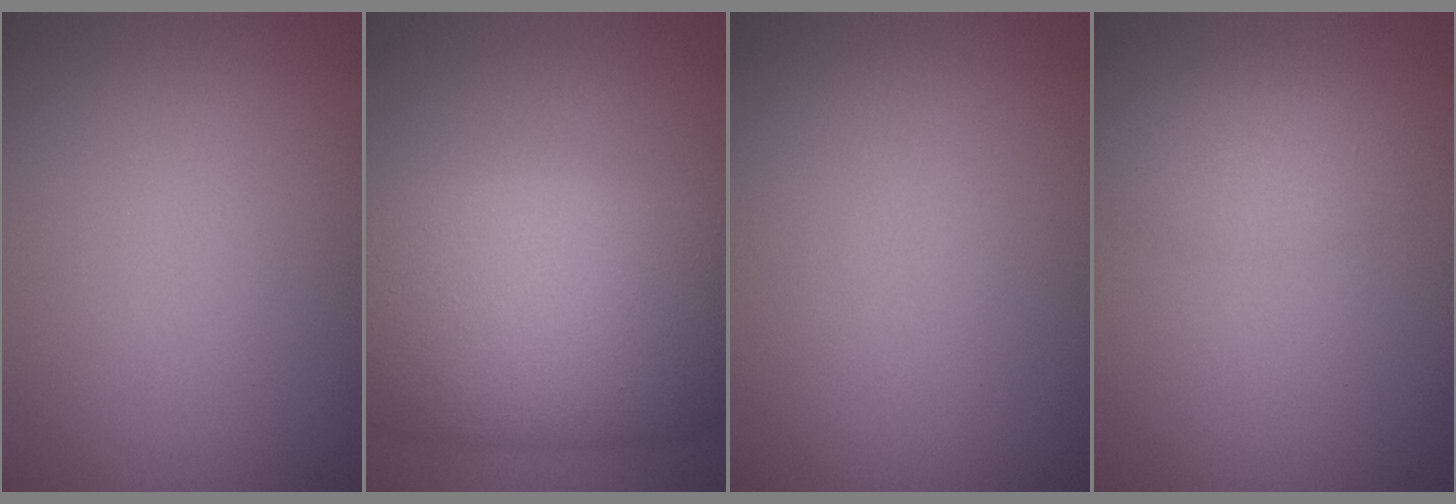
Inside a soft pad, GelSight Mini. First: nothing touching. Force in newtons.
{"total": 11.9, "press": 11.9, "slide": 0.6}
{"total": 0.0}
{"total": 2.1, "press": 2.1, "slide": 0.1}